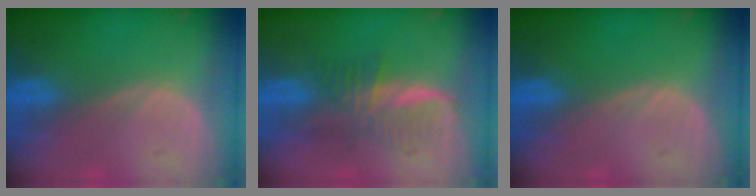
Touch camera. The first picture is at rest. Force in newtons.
{"total": 5.2, "press": 5.2, "slide": 0.7}
{"total": 0.0}